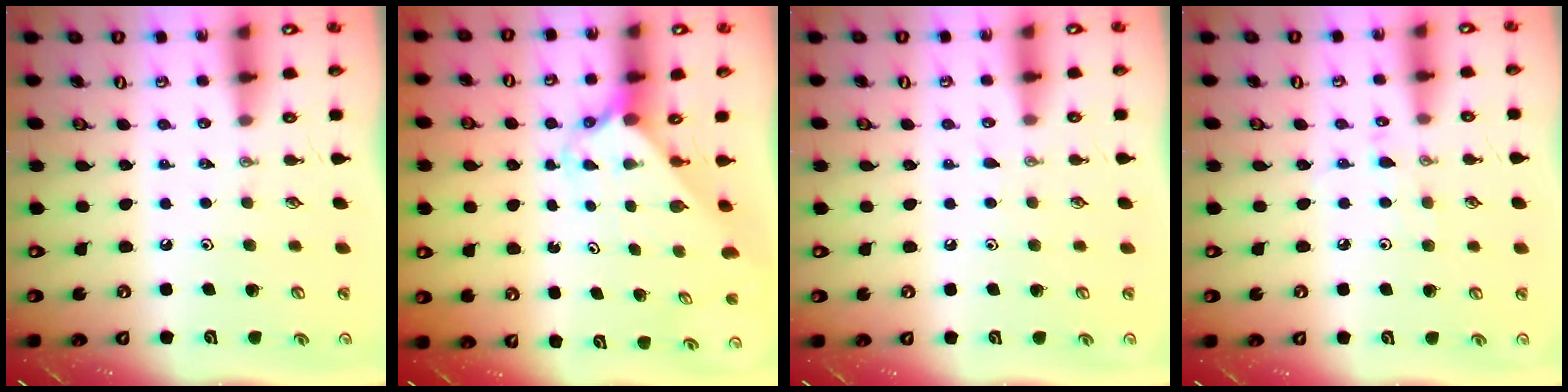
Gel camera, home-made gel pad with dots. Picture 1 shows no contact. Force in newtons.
{"total": 2.4, "press": 2.4, "slide": 0.2}
{"total": 5.1, "press": 5.0, "slide": 0.5}
{"total": 3.4, "press": 3.3, "slide": 0.3}